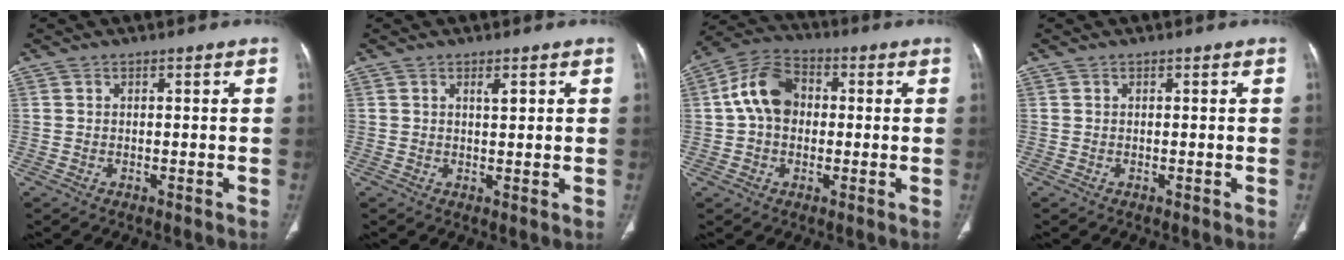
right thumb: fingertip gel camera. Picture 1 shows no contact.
{"total": 2.2, "force": [1.0, 0.4, 1.9], "torque": [-0.032, -0.008, 0.014]}
{"total": 10.1, "force": [0.7, 7.5, 6.7], "torque": [-0.110, 0.027, 0.002]}
{"total": 0.0}